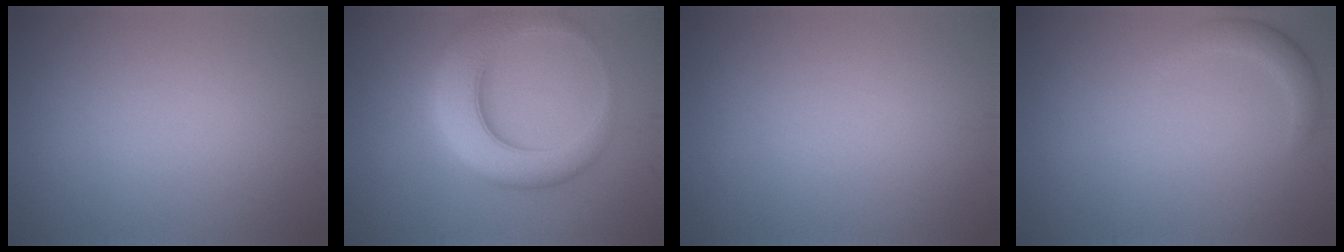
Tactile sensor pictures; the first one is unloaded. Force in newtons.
{"total": 7.8, "press": 7.8, "slide": 0.3}
{"total": 0.0}
{"total": 1.9, "press": 1.9, "slide": 0.3}